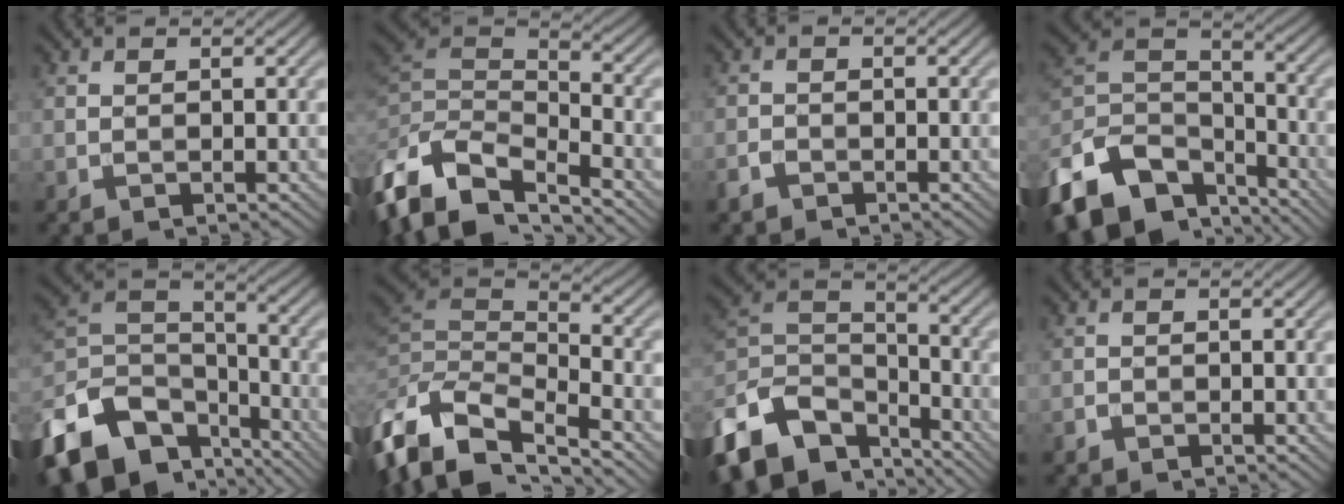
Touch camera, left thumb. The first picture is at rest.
{"total": 11.1, "force": [-6.5, 5.6, 7.0], "torque": [-0.173, -0.012, -0.123]}
{"total": 1.7, "force": [-1.3, 1.0, 0.6], "torque": [-0.014, -0.002, -0.031]}
{"total": 15.0, "force": [-10.3, 8.1, 7.4], "torque": [-0.200, -0.012, -0.185]}
{"total": 15.1, "force": [-9.2, 8.9, 8.0], "torque": [-0.213, -0.017, -0.166]}
{"total": 12.0, "force": [-6.6, 5.9, 8.1], "torque": [-0.203, -0.011, -0.121]}
{"total": 14.1, "force": [-9.5, 7.7, 7.0], "torque": [-0.193, -0.010, -0.172]}
{"total": 0.9, "force": [-0.7, 0.5, 0.2], "torque": [-0.004, -0.002, -0.016]}